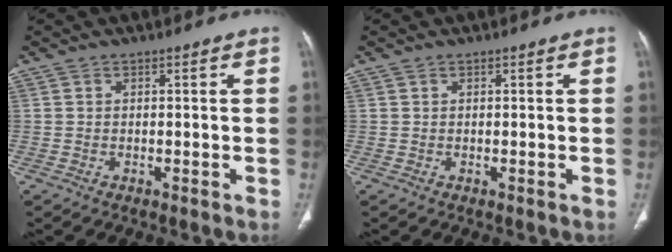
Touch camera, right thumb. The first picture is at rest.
{"total": 0.0}